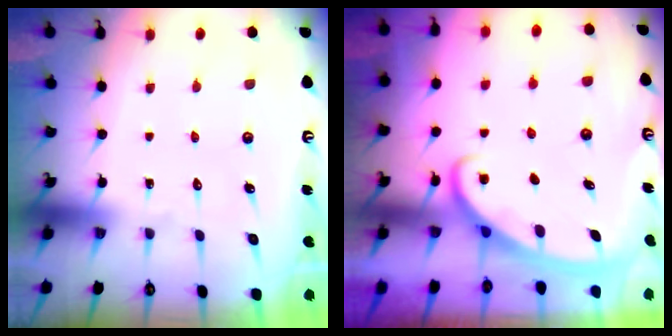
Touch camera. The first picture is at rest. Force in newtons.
{"total": 2.8, "press": 2.8, "slide": 0.4}